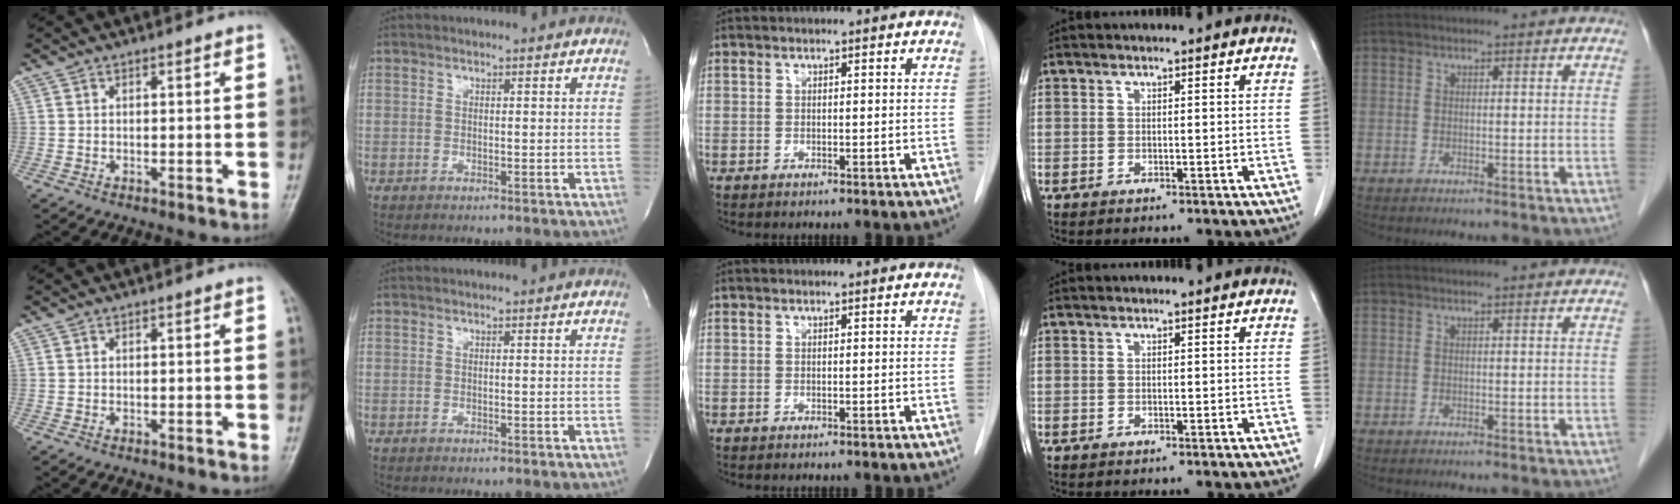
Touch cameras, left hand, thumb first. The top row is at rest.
{}